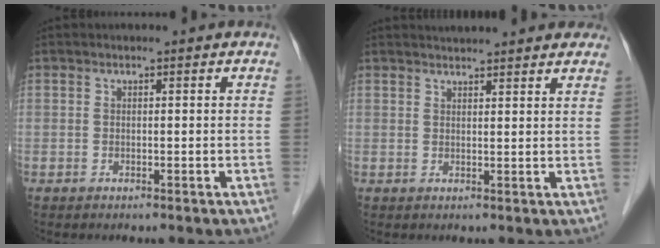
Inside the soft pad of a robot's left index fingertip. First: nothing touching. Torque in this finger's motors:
{"motor_torque": [0.27, -0.75, 0.69, 0.13]}